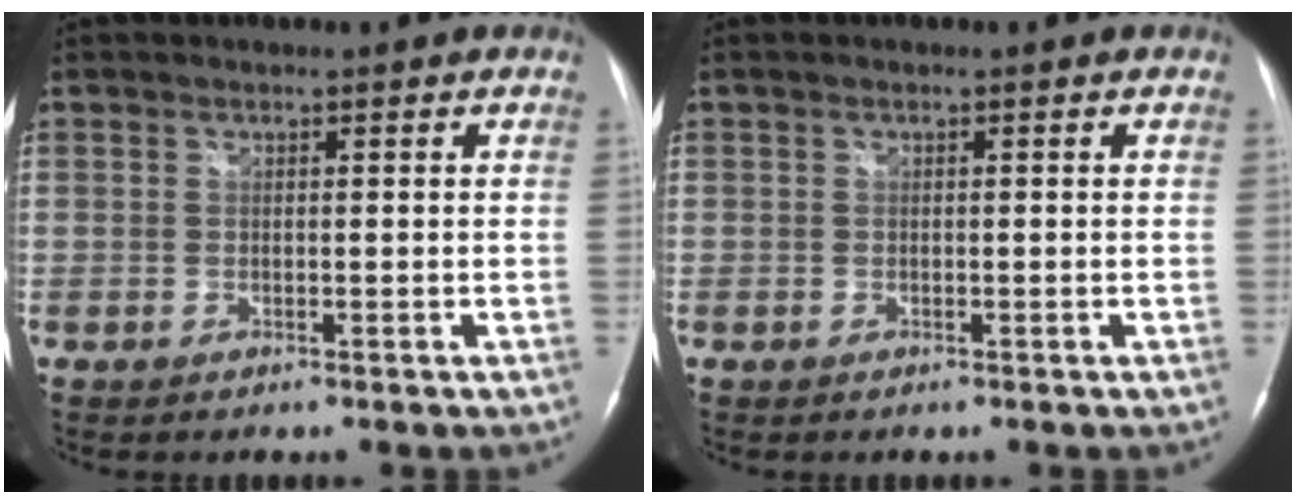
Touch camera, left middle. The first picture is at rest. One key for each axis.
{"total": 0.0}